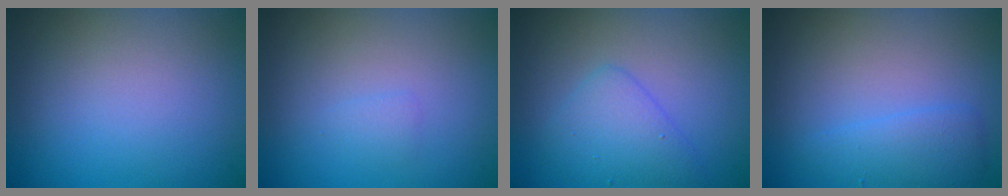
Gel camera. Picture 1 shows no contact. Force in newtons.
{"total": 0.7, "press": 0.7, "slide": 0.1}
{"total": 3.0, "press": 3.0, "slide": 0.2}
{"total": 2.3, "press": 2.3, "slide": 0.0}